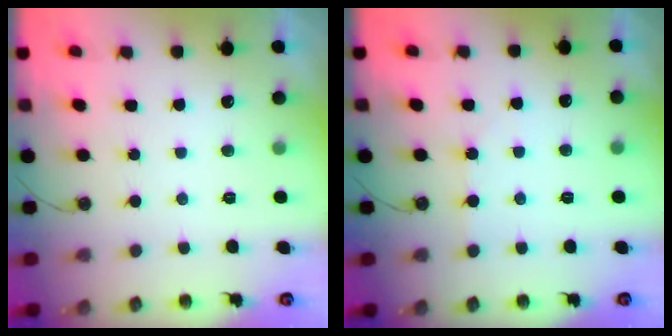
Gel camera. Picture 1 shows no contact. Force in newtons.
{"total": 2.7, "press": 2.7, "slide": 0.5}